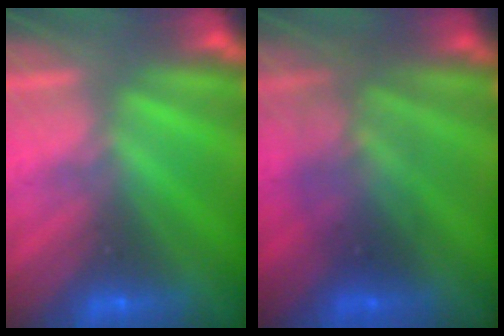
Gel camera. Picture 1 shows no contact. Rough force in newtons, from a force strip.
{"total": 2.2}